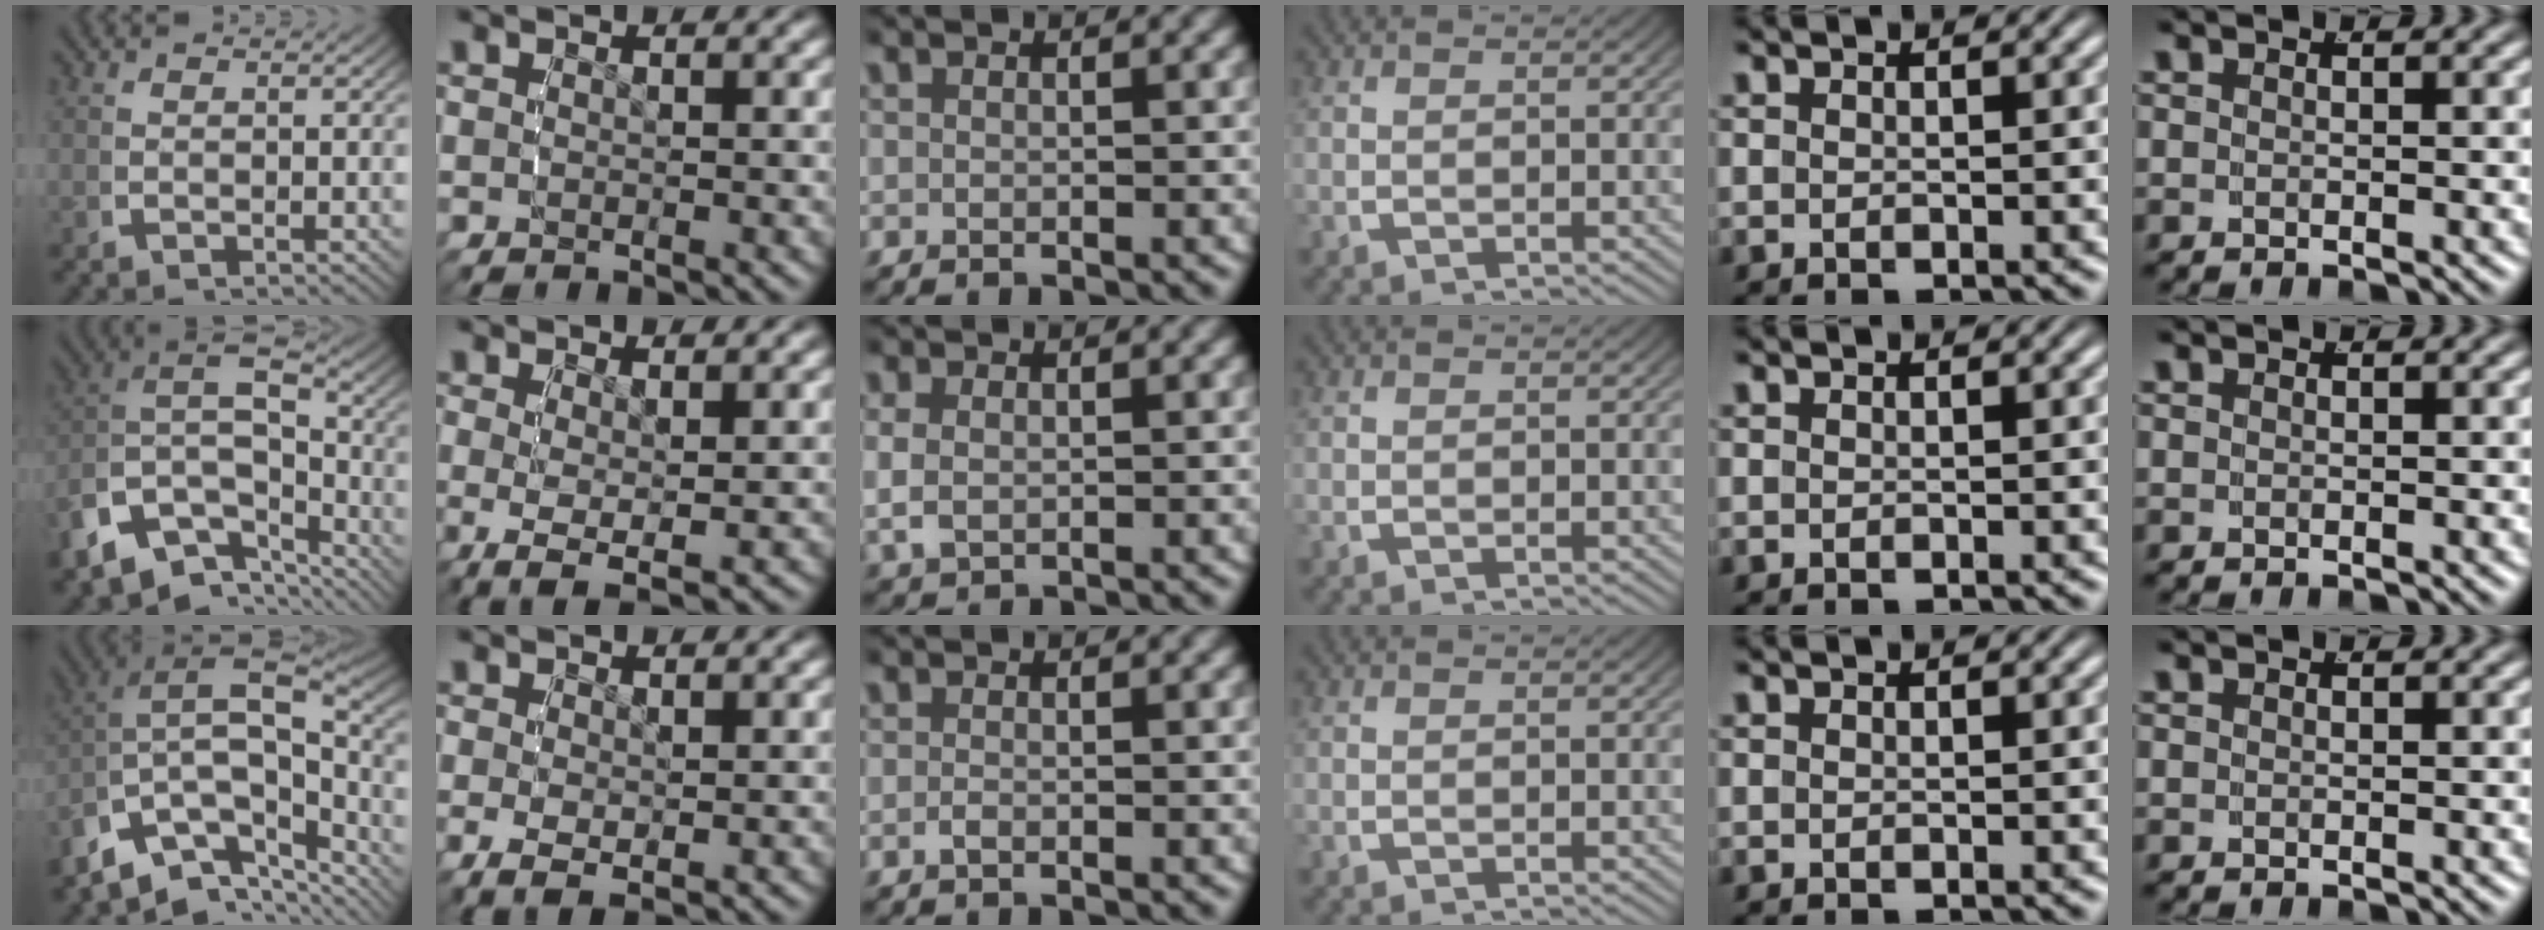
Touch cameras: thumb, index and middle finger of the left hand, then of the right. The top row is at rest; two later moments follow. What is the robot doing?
{"motion": "grasp_and_lifting", "object": "backpack"}